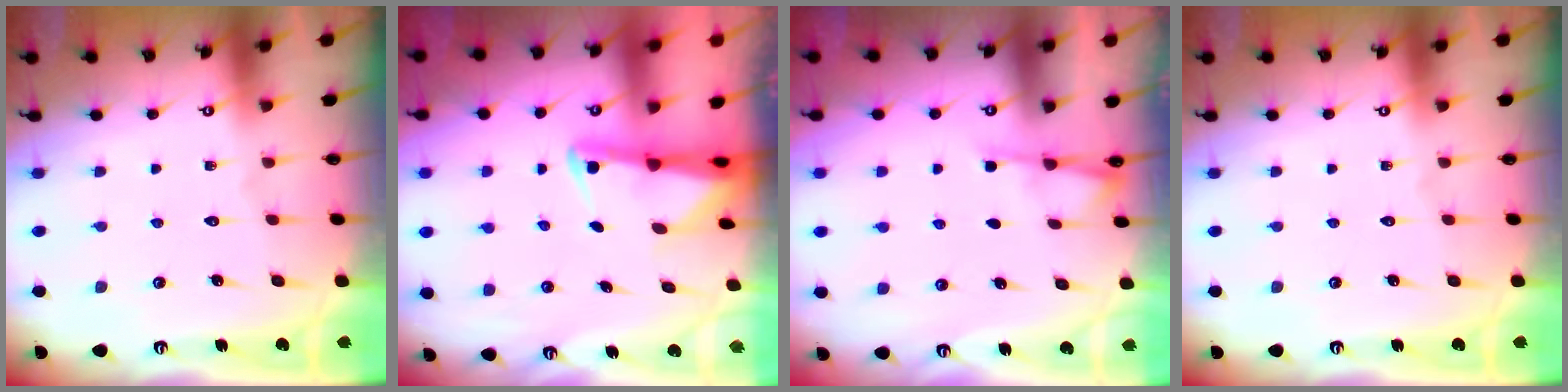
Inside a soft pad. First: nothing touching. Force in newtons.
{"total": 2.4, "press": 2.3, "slide": 0.6}
{"total": 2.4, "press": 2.4, "slide": 0.5}
{"total": 0.0}